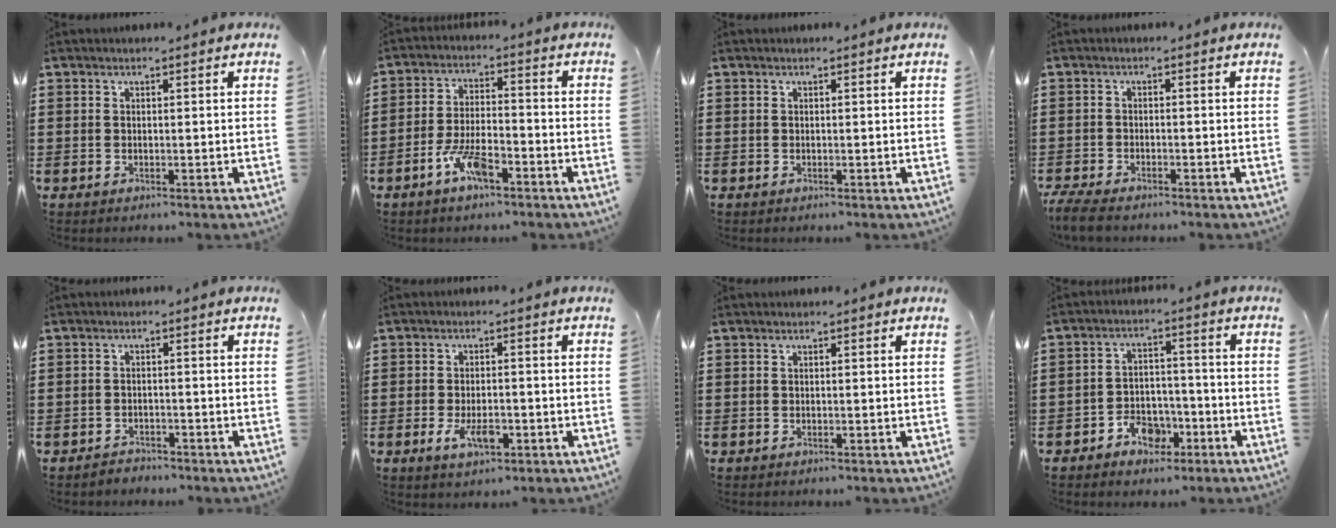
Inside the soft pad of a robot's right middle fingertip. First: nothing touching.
{"total": 6.6, "force": [-4.0, 2.1, 4.8], "torque": [-0.109, 0.001, -0.078]}
{"total": 0.0}
{"total": 2.9, "force": [-2.7, 0.3, 1.1], "torque": [-0.040, -0.007, -0.060]}
{"total": 1.9, "force": [-1.9, 0.5, -0.3], "torque": [-0.002, 0.003, -0.044]}
{"total": 4.5, "force": [-1.7, 1.9, 3.7], "torque": [-0.067, -0.004, -0.034]}
{"total": 0.0}
{"total": 5.2, "force": [-3.3, 3.3, 2.3], "torque": [-0.041, 0.014, -0.062]}